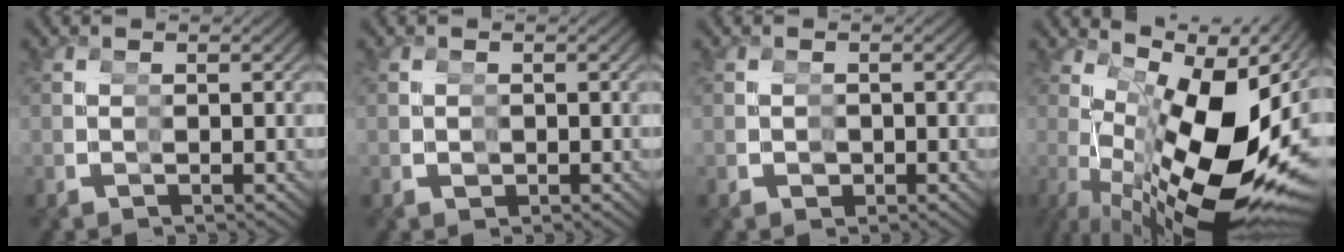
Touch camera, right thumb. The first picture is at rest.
{"total": 1.6, "force": [0.0, 1.5, 0.6], "torque": [-0.012, -0.014, 0.008]}
{"total": 2.1, "force": [-0.3, 1.9, 0.9], "torque": [-0.014, -0.016, 0.005]}
{"total": 18.6, "force": [-0.1, 9.9, 15.7], "torque": [-0.265, -0.033, 0.028]}